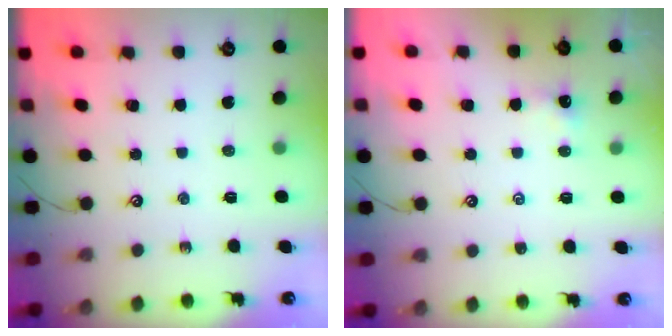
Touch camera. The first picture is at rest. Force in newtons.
{"total": 1.4, "press": 1.4, "slide": 0.2}